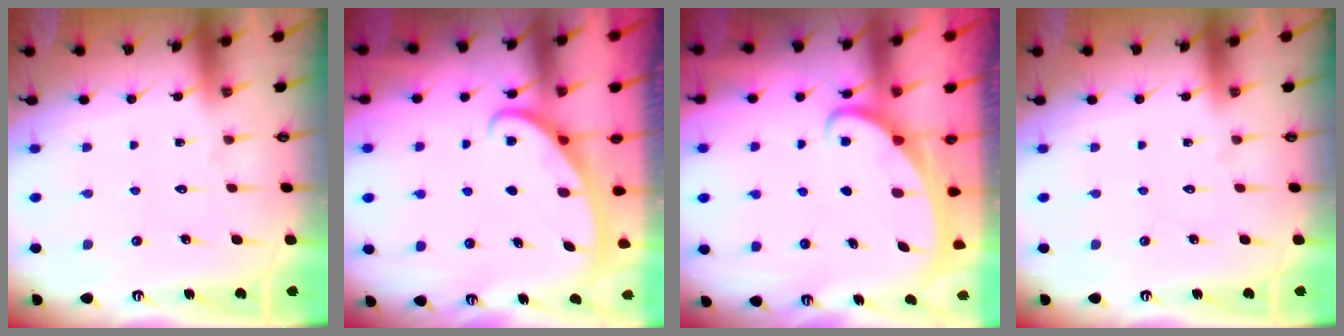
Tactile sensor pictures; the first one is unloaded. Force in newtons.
{"total": 2.7, "press": 2.6, "slide": 0.4}
{"total": 2.2, "press": 2.2, "slide": 0.3}
{"total": 0.0}